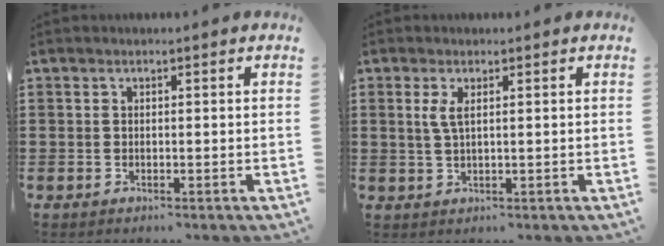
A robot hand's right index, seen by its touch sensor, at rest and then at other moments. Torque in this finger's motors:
{"motor_torque": [0.49, -0.11, 0.32, 0.10]}